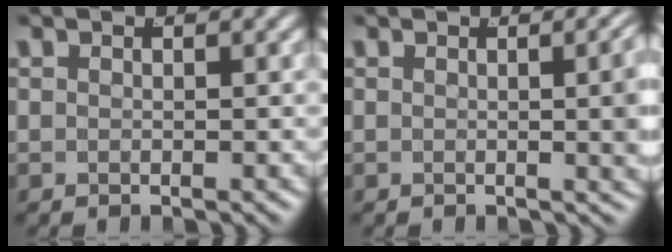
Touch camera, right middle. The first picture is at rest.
{"total": 4.2, "force": [0.5, 1.2, 4.0], "torque": [-0.021, 0.015, -0.003]}